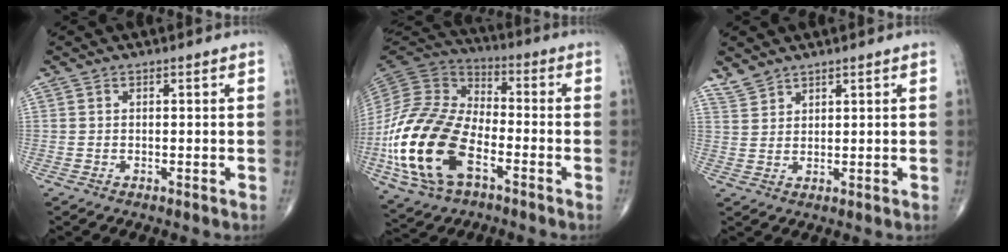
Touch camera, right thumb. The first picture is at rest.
{"total": 22.2, "force": [-7.2, 12.4, 16.9], "torque": [-0.348, 0.027, -0.134]}
{"total": 2.8, "force": [2.6, 1.0, 0.3], "torque": [-0.003, -0.006, 0.054]}